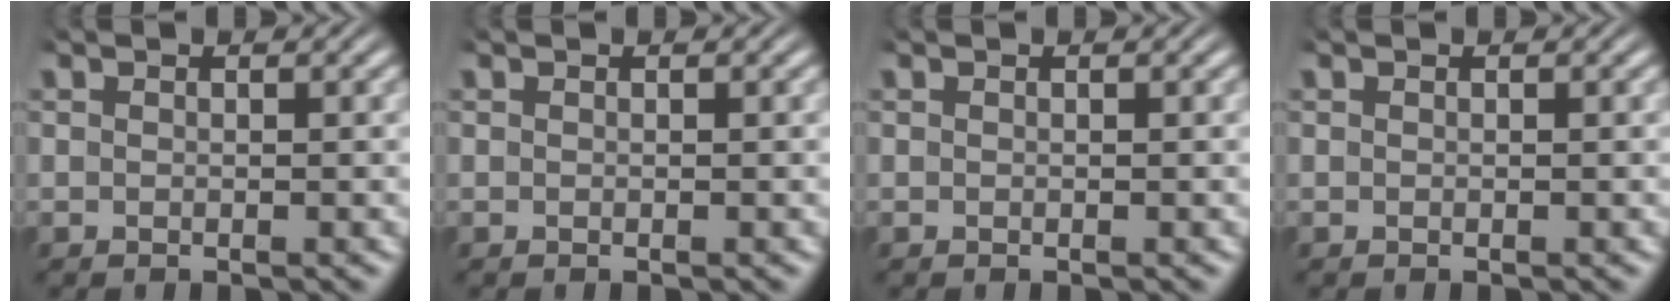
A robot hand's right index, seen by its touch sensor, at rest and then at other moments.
{"total": 0.0}
{"total": 0.0}
{"total": 0.0}